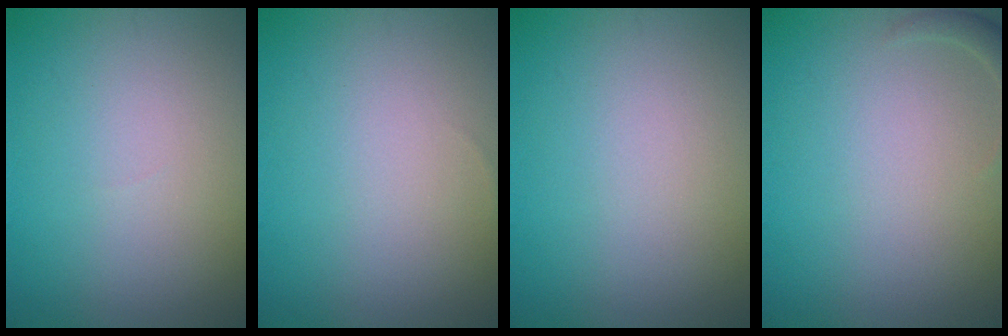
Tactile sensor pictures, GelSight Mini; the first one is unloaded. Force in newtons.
{"total": 0.0}
{"total": 0.0}
{"total": 1.2, "press": 1.2, "slide": 0.2}